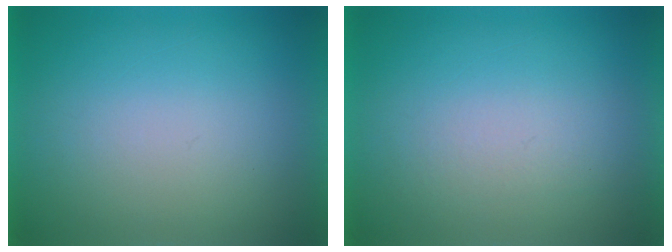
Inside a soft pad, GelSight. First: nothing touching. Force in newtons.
{"total": 1.5}